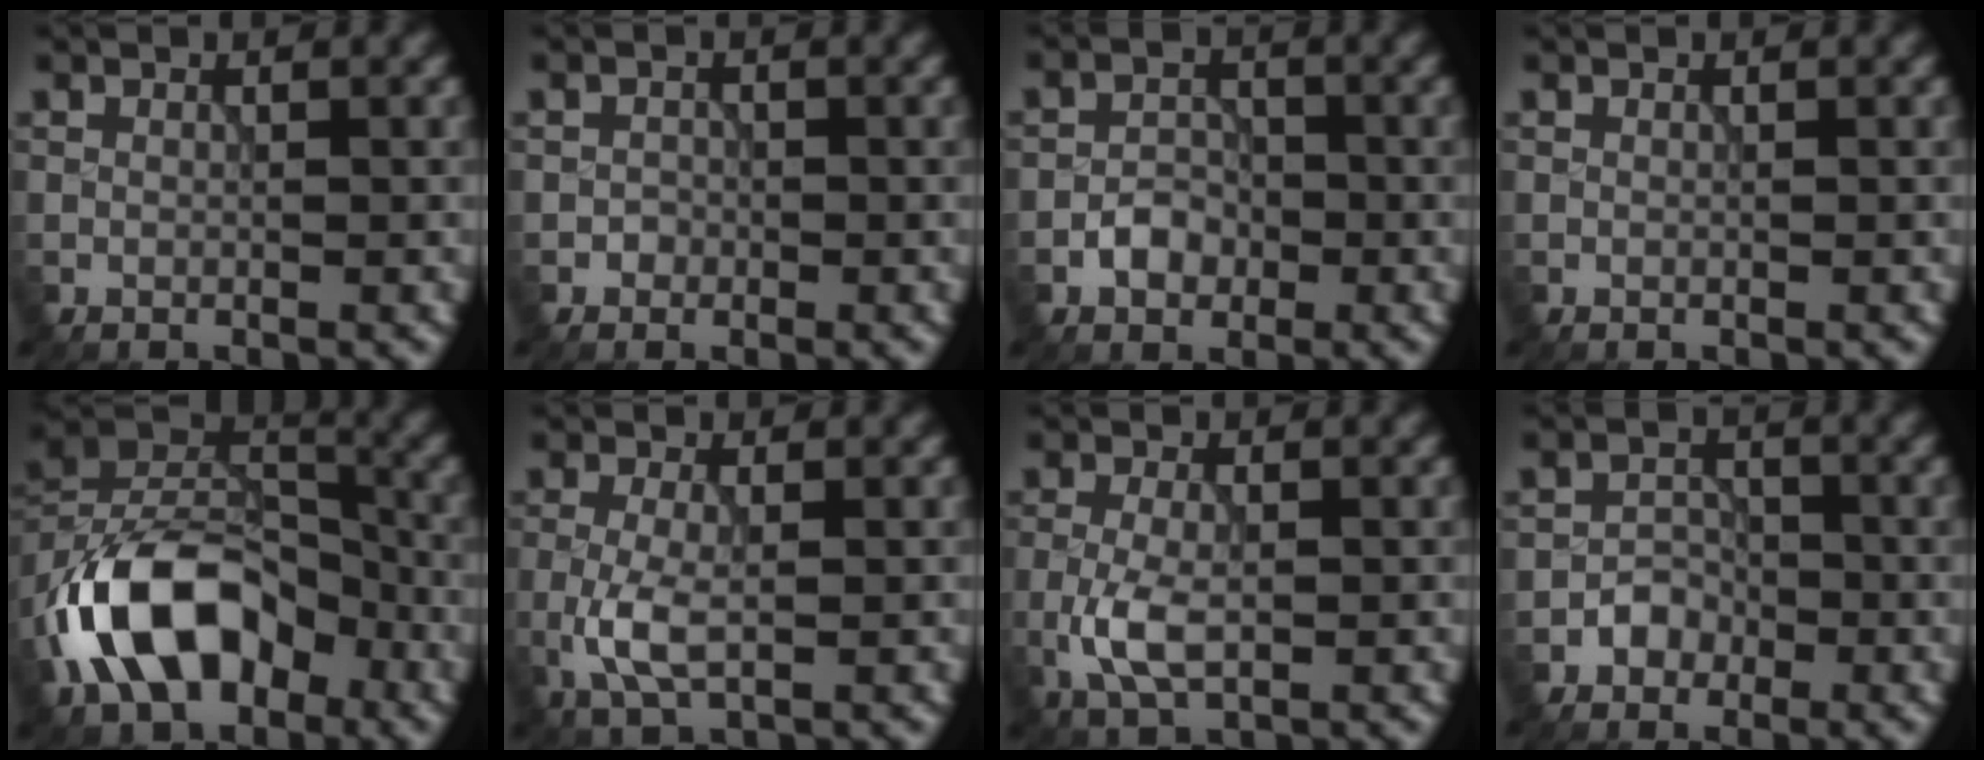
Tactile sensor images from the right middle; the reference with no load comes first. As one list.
[{"total": 0.7, "force": [-0.3, 0.7, 0.0], "torque": [0.005, 0.000, -0.005]}, {"total": 2.3, "force": [-1.1, 1.7, 1.2], "torque": [-0.017, 0.005, -0.021]}, {"total": 0.0}, {"total": 11.3, "force": [-4.8, 6.9, 7.5], "torque": [-0.136, 0.014, -0.097]}, {"total": 3.5, "force": [-0.8, 1.4, 3.0], "torque": [-0.073, -0.005, -0.020]}, {"total": 3.8, "force": [-1.1, 1.8, 3.2], "torque": [-0.074, -0.005, -0.025]}, {"total": 1.9, "force": [-1.0, 1.5, 0.5], "torque": [0.000, 0.008, -0.019]}]